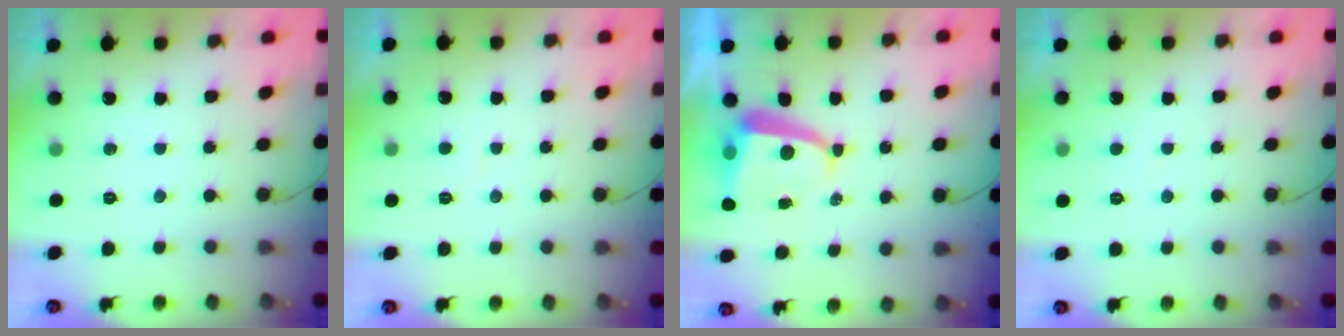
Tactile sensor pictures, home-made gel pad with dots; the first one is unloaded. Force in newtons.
{"total": 3.0, "press": 3.0, "slide": 0.4}
{"total": 6.6, "press": 6.5, "slide": 0.9}
{"total": 1.9, "press": 1.9, "slide": 0.2}